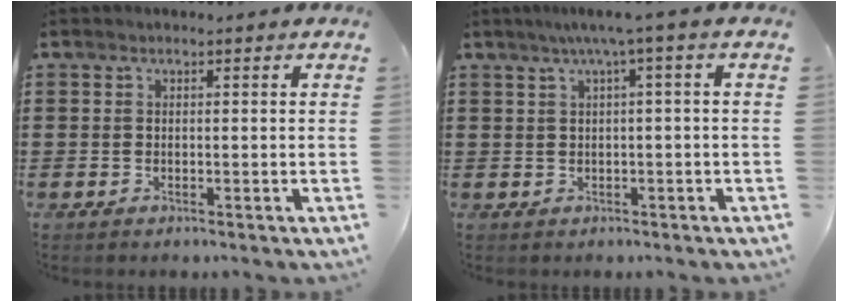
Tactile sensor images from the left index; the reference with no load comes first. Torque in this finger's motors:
{"motor_torque": [0.53, -0.50, 0.30, 0.10]}